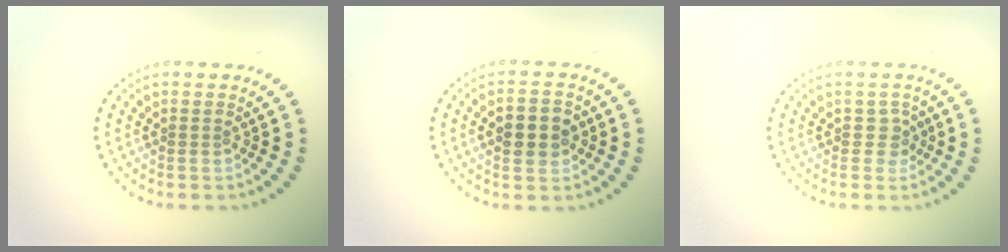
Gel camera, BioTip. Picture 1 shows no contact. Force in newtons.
{"total": 3.4, "press": 3.4, "slide": 0.3}
{"total": 1.3, "press": 1.2, "slide": 0.7}